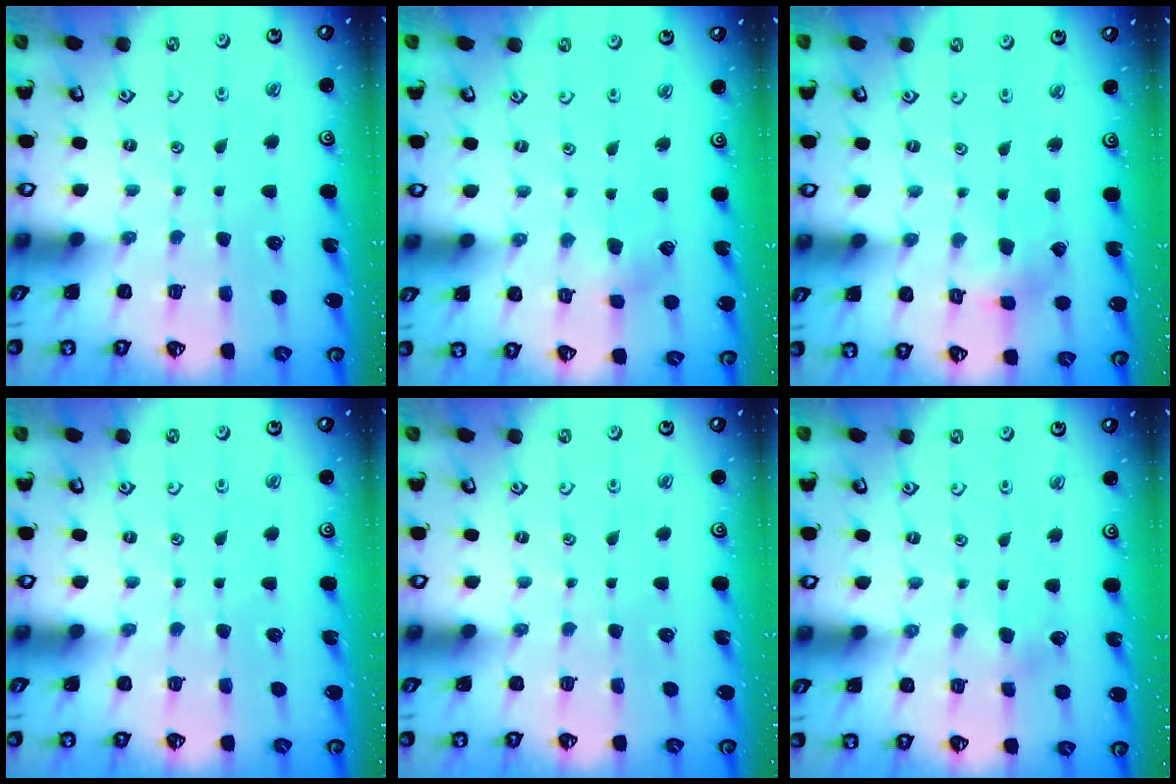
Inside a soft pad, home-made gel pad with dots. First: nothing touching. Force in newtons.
{"total": 2.8, "press": 2.7, "slide": 0.4}
{"total": 2.3, "press": 2.3, "slide": 0.3}
{"total": 0.0}
{"total": 0.0}
{"total": 2.5, "press": 2.5, "slide": 0.2}